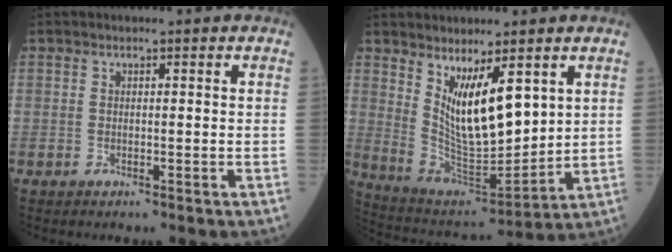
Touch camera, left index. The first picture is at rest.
{"total": 10.9, "force": [4.4, 3.0, 9.5], "torque": [-0.176, -0.017, 0.098]}